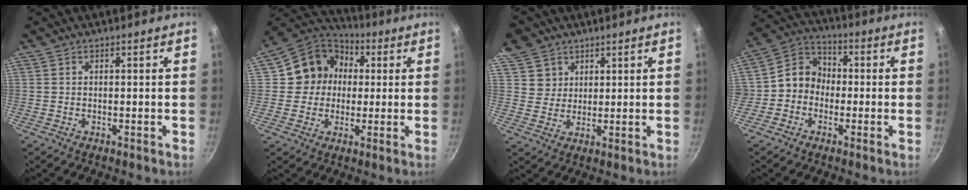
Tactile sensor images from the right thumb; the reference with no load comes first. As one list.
[{"total": 12.2, "force": [1.7, 11.2, 4.7], "torque": [-0.042, 0.025, 0.012]}, {"total": 7.0, "force": [4.2, 5.5, 1.1], "torque": [0.019, -0.006, 0.078]}, {"total": 7.5, "force": [-1.4, 6.6, 3.3], "torque": [-0.025, 0.028, -0.046]}]